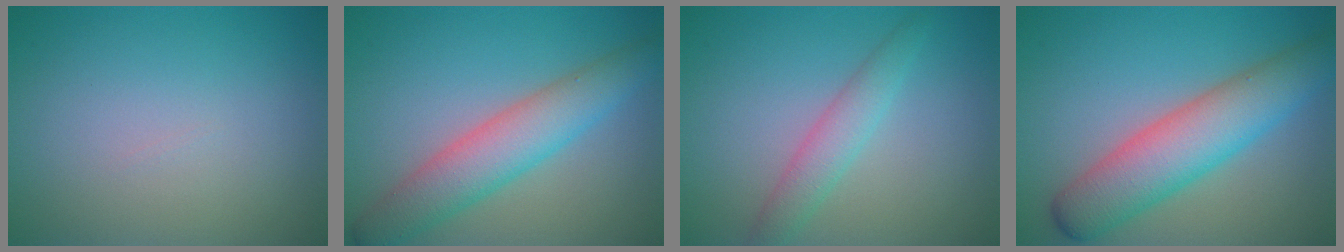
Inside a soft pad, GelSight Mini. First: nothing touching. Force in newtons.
{"total": 5.4, "press": 5.4, "slide": 0.1}
{"total": 2.6, "press": 2.6, "slide": 0.0}
{"total": 7.0, "press": 6.9, "slide": 0.2}